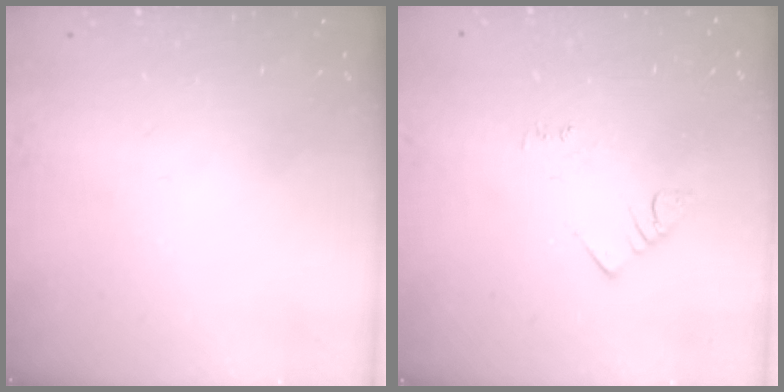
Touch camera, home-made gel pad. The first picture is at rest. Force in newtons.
{"total": 2.5, "press": 2.5, "slide": 0.4}